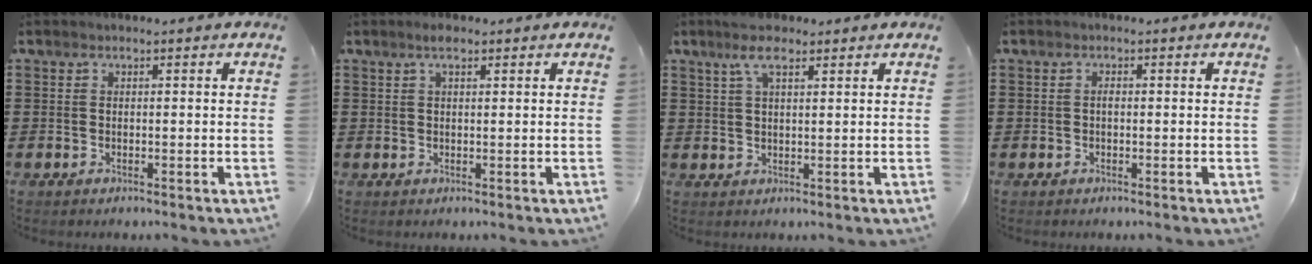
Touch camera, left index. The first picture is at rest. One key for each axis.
{"total": 2.0, "fx": 1.1, "fy": 0.6, "fz": 1.6, "tx": -0.033, "ty": 0.005, "tz": 0.018}
{"total": 5.3, "fx": 3.1, "fy": 1.7, "fz": 3.8, "tx": -0.083, "ty": 0.007, "tz": 0.056}
{"total": 0.8, "fx": 0.0, "fy": 0.4, "fz": 0.6, "tx": -0.014, "ty": 0.000, "tz": 0.000}